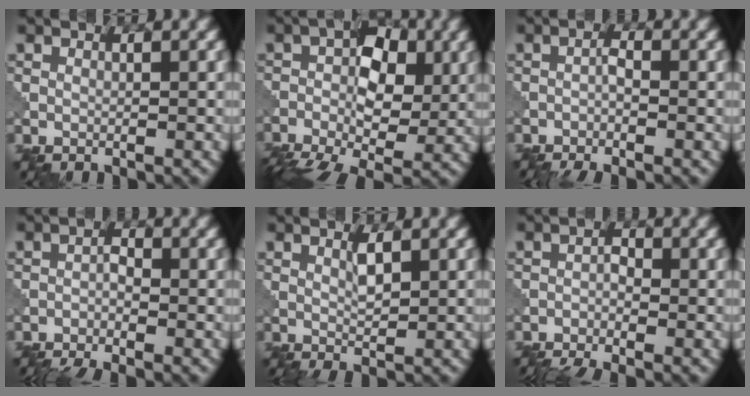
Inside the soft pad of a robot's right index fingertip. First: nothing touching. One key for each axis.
{"total": 9.9, "fx": -2.1, "fy": 5.8, "fz": 7.8, "tx": -0.119, "ty": -0.003, "tz": -0.042}
{"total": 2.8, "fx": -1.8, "fy": 0.5, "fz": 2.0, "tx": -0.041, "ty": -0.003, "tz": -0.042}
{"total": 3.6, "fx": -2.7, "fy": 0.9, "fz": 2.3, "tx": -0.041, "ty": -0.009, "tz": -0.059}
{"total": 1.8, "fx": 0.5, "fy": 0.2, "fz": 1.7, "tx": -0.032, "ty": 0.000, "tz": 0.008}
{"total": 4.2, "fx": -3.0, "fy": 1.3, "fz": 2.6, "tx": -0.045, "ty": -0.011, "tz": -0.065}